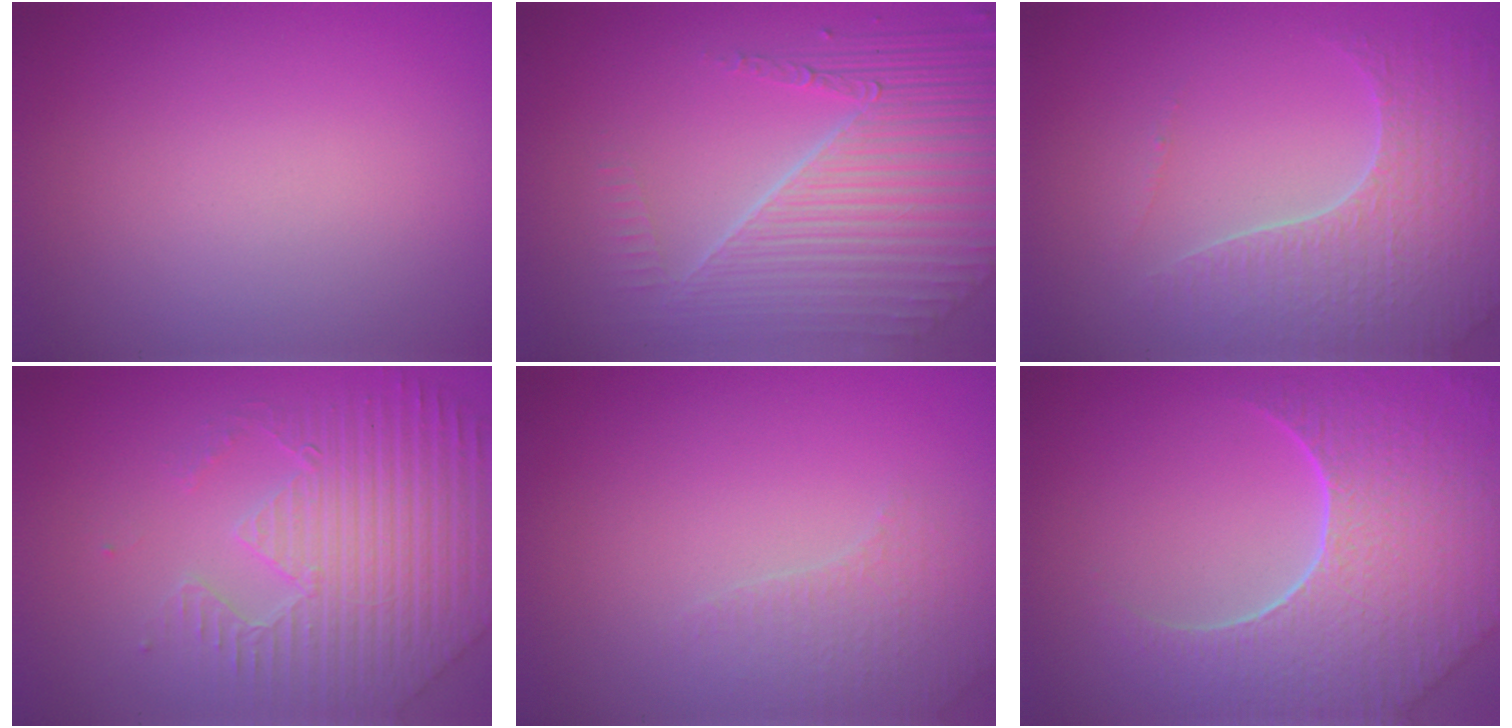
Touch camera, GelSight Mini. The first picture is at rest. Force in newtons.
{"total": 8.6, "press": 5.7, "slide": 6.5}
{"total": 5.0, "press": 4.5, "slide": 2.3}
{"total": 6.5, "press": 5.3, "slide": 3.8}
{"total": 2.3, "press": 2.2, "slide": 0.7}
{"total": 8.8, "press": 6.3, "slide": 6.1}